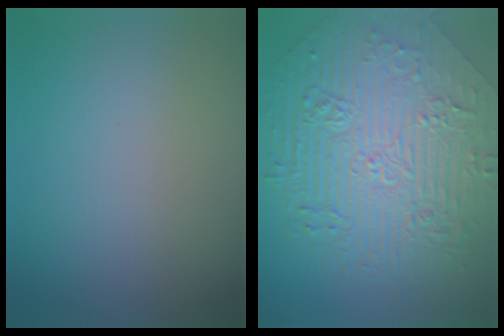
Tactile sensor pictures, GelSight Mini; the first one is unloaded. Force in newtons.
{"total": 8.4, "press": 6.7, "slide": 5.1}